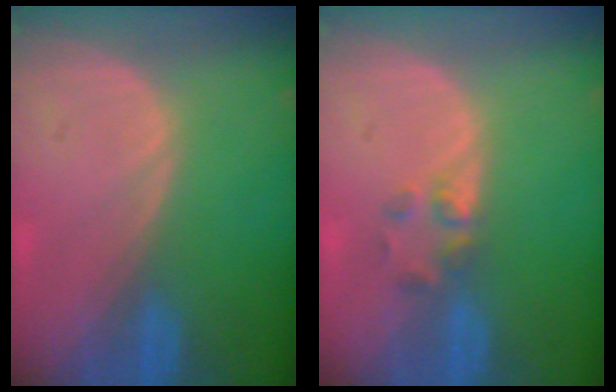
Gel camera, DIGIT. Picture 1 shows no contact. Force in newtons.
{"total": 2.3, "press": 2.2, "slide": 0.8}